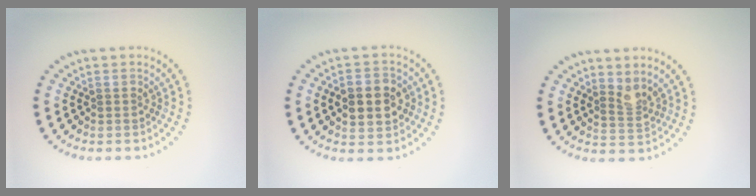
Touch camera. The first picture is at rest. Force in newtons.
{"total": 4.3, "press": 4.3, "slide": 0.1}
{"total": 2.0, "press": 1.5, "slide": 1.3}